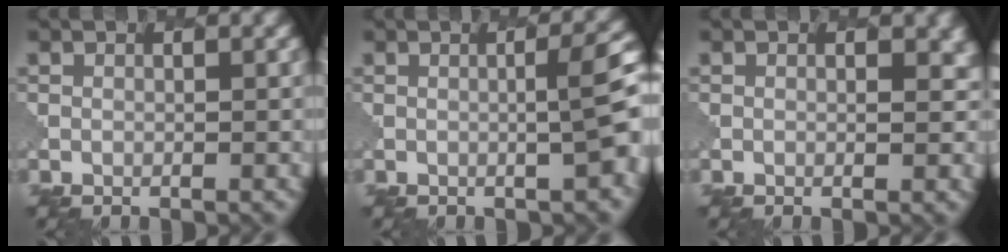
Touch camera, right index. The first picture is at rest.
{"total": 4.7, "force": [0.1, 1.0, 4.6], "torque": [-0.051, 0.012, -0.002]}
{"total": 3.0, "force": [0.3, 1.8, 2.4], "torque": [-0.005, -0.003, 0.009]}